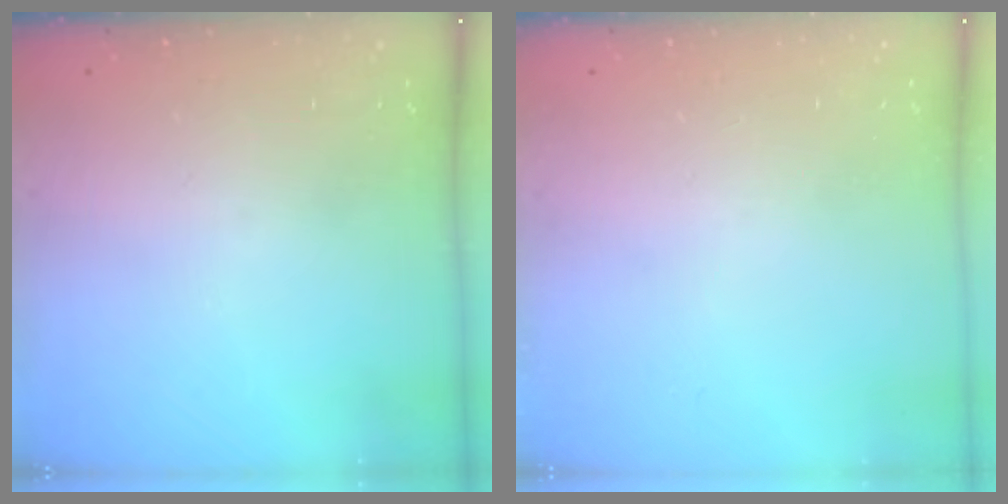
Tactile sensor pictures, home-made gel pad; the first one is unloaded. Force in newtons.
{"total": 0.0}